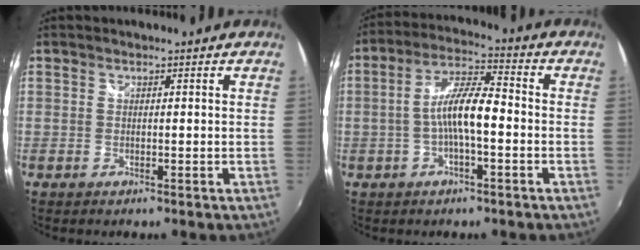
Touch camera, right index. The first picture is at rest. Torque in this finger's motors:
{"motor_torque": [1.43, -0.19, 0.84, 0.21]}